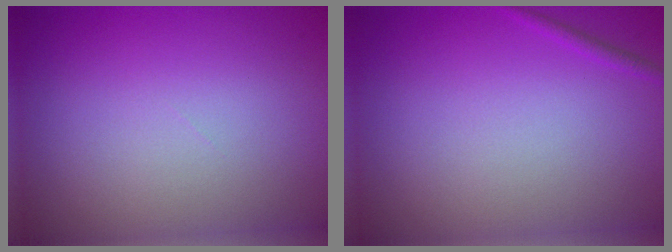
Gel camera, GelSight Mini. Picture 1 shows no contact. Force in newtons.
{"total": 0.6, "press": 0.6, "slide": 0.1}